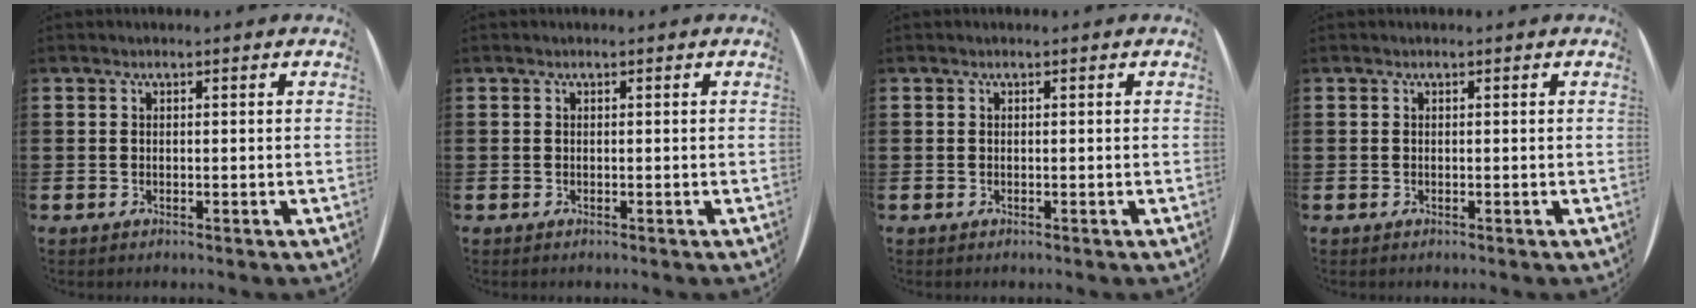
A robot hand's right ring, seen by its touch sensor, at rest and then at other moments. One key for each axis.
{"total": 0.0}
{"total": 0.0}
{"total": 0.0}